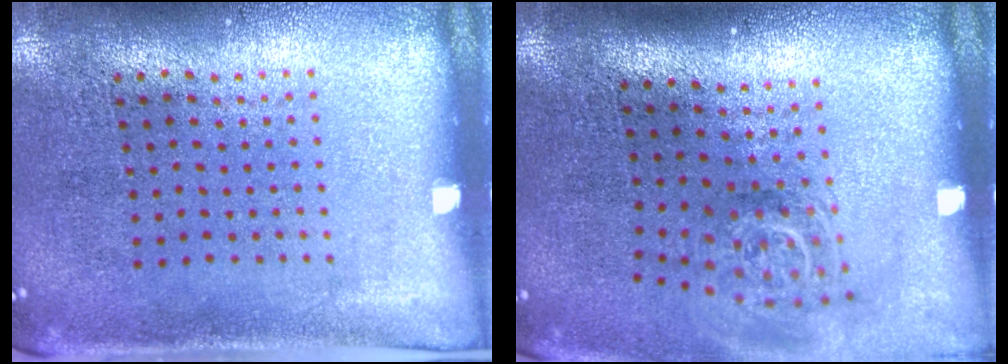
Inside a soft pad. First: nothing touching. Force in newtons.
{"total": 1.9, "press": 1.3, "slide": 1.3}